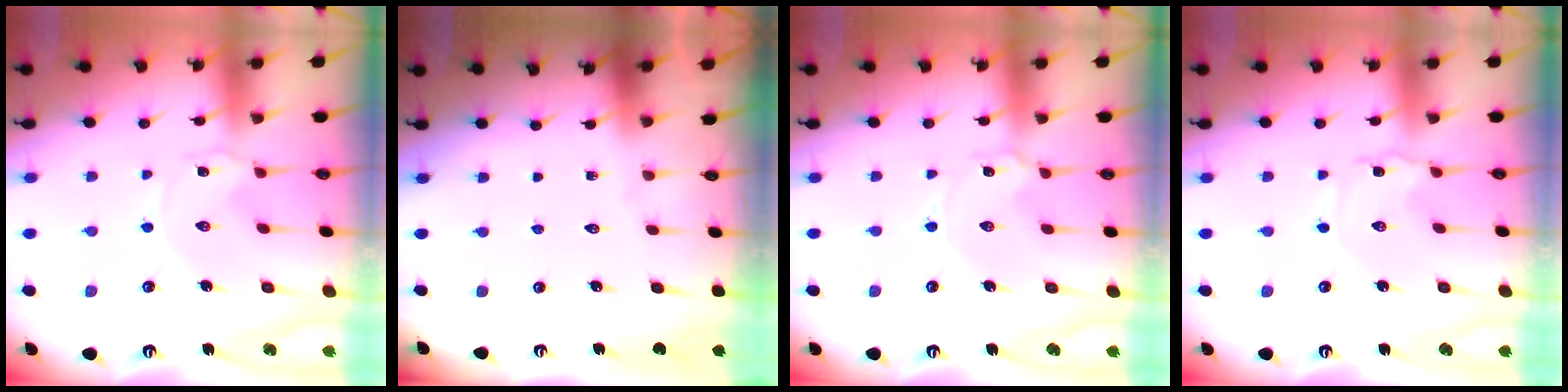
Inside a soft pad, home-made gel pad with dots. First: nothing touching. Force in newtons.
{"total": 0.0}
{"total": 1.8, "press": 1.7, "slide": 0.3}
{"total": 1.7, "press": 1.7, "slide": 0.2}